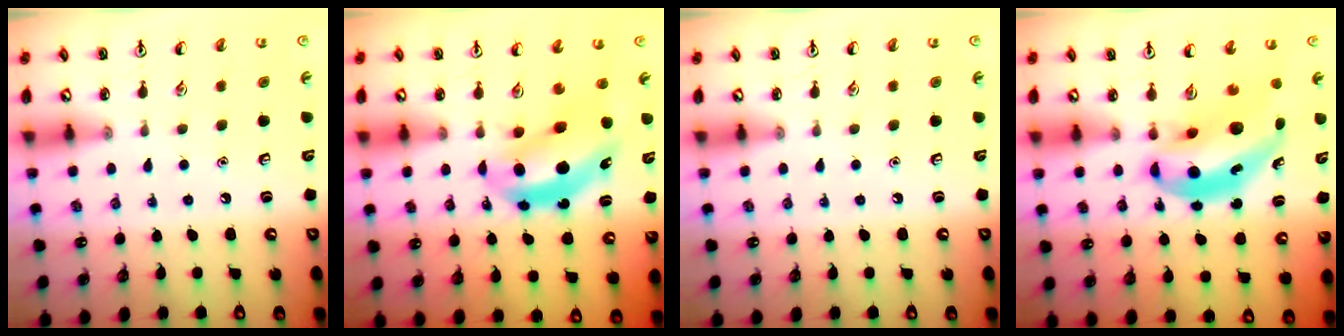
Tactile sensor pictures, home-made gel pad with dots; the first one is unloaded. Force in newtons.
{"total": 6.9, "press": 6.6, "slide": 1.9}
{"total": 0.0}
{"total": 8.5, "press": 8.2, "slide": 2.4}